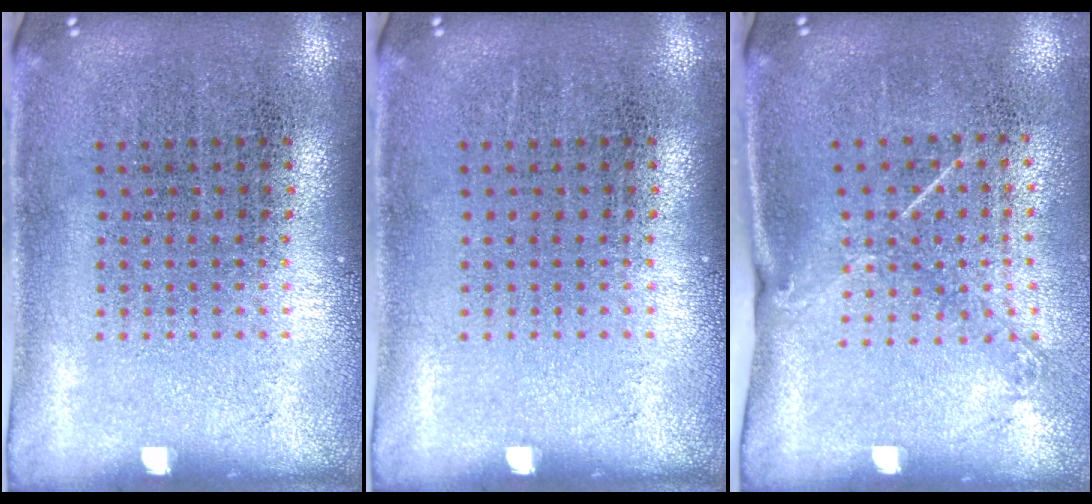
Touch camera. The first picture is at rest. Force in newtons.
{"total": 0.0}
{"total": 1.4, "press": 1.0, "slide": 1.0}